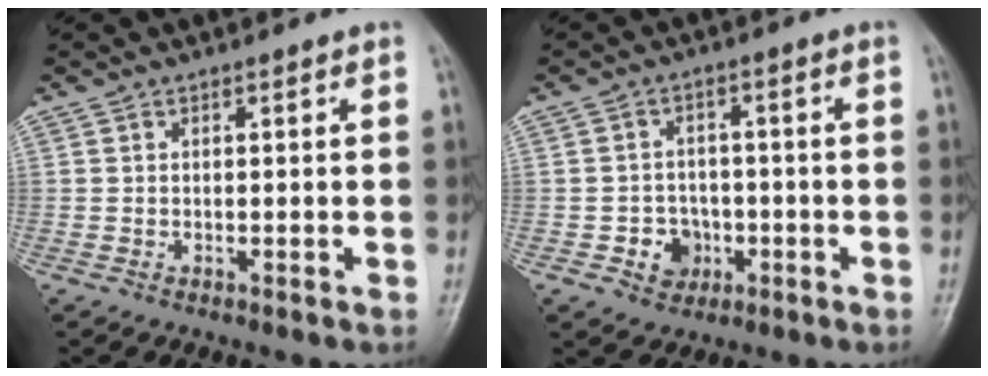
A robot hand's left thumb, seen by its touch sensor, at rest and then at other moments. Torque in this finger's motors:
{"motor_torque": [-0.13, 0.23, 0.27, 0.15, 0.00]}